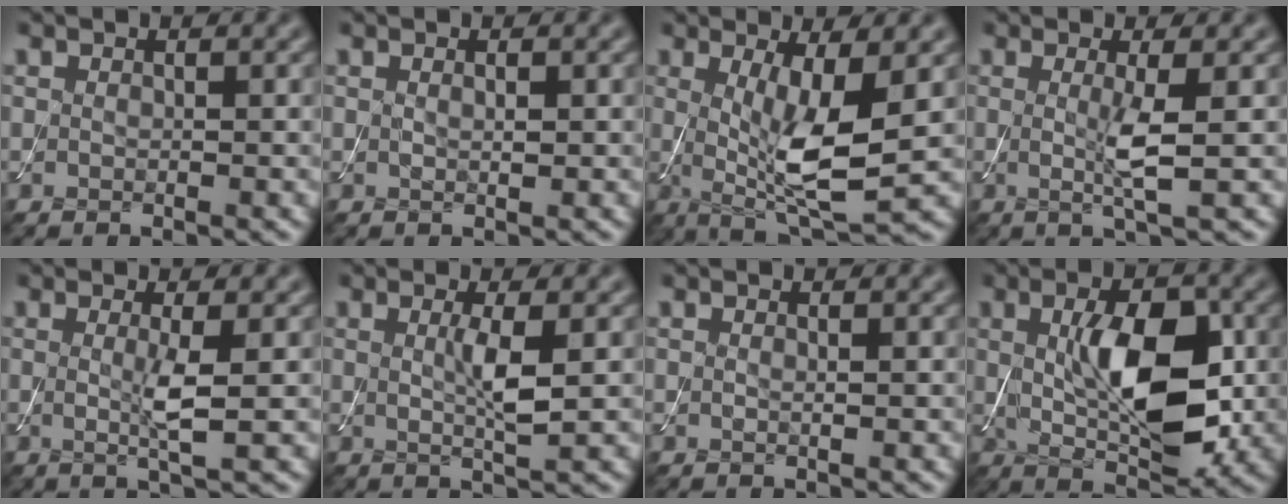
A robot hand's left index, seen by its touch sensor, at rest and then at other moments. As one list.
[{"total": 0.7, "force": [0.2, 0.2, 0.6], "torque": [-0.012, 0.000, 0.003]}, {"total": 7.6, "force": [0.1, 2.1, 7.3], "torque": [-0.135, -0.014, 0.008]}, {"total": 2.8, "force": [0.0, 0.2, 2.8], "torque": [-0.059, -0.008, -0.002]}, {"total": 2.4, "force": [0.0, 0.1, 2.4], "torque": [-0.053, -0.007, -0.003]}, {"total": 2.7, "force": [0.3, 0.3, 2.6], "torque": [-0.053, -0.004, 0.006]}, {"total": 0.0}, {"total": 8.3, "force": [0.3, 3.7, 7.3], "torque": [-0.129, -0.003, 0.010]}]